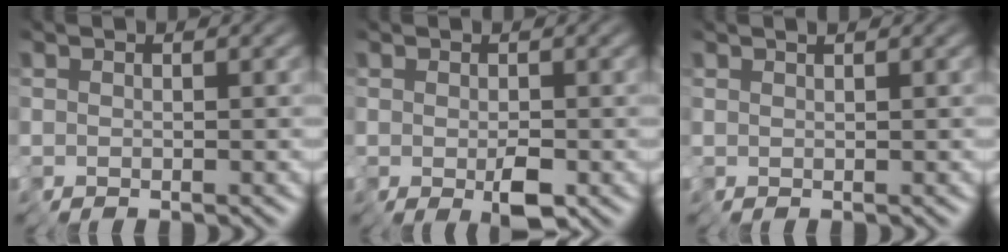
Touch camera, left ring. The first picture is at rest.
{"total": 2.2, "force": [-0.5, 0.9, 2.0], "torque": [-0.036, -0.001, -0.004]}
{"total": 0.5, "force": [0.3, 0.0, 0.4], "torque": [-0.011, 0.003, 0.010]}